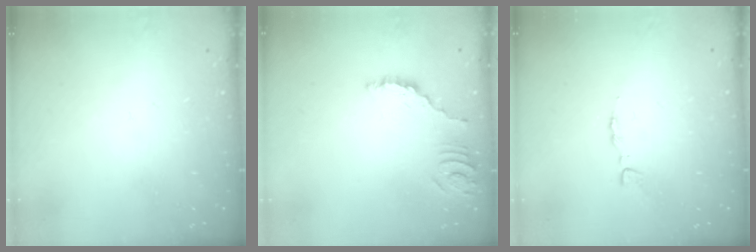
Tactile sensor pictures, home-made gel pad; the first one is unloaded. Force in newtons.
{"total": 3.0, "press": 3.0, "slide": 0.1}
{"total": 2.5, "press": 2.5, "slide": 0.3}